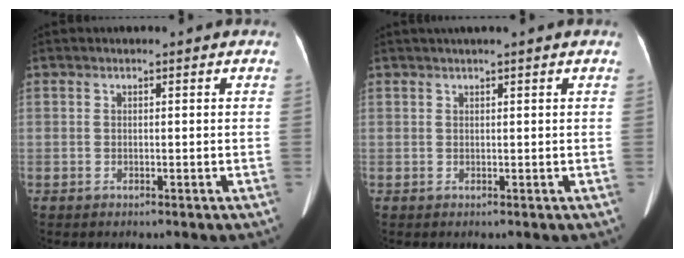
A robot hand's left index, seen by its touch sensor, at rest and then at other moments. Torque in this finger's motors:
{"motor_torque": [0.39, -0.35, 0.02, 0.08]}